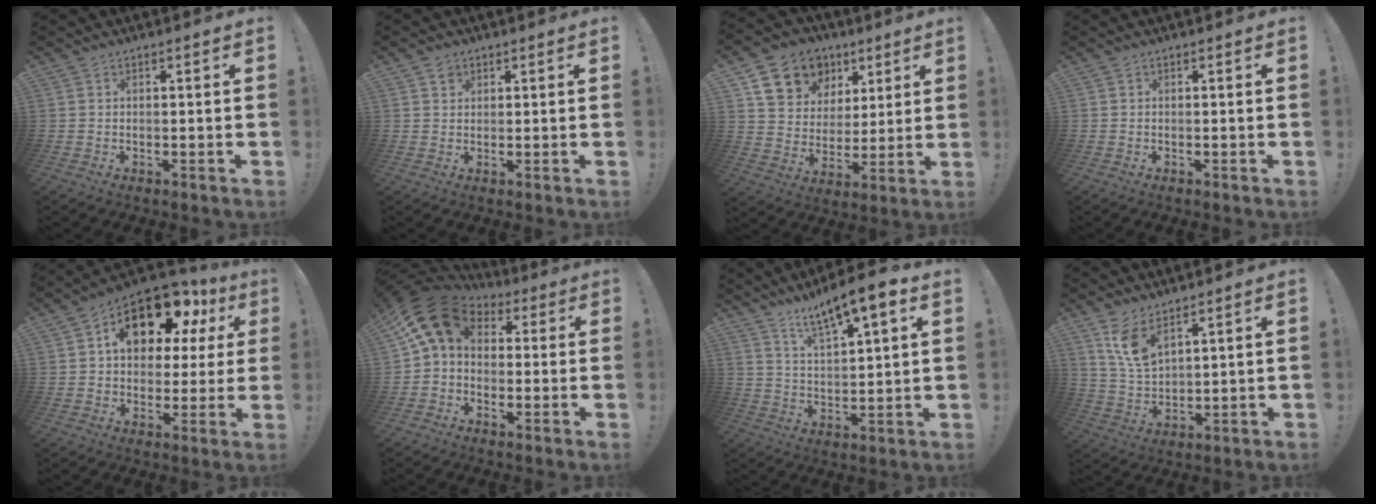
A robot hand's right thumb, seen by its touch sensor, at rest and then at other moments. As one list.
[{"total": 2.0, "force": [1.4, 1.5, 0.2], "torque": [0.017, -0.012, 0.021]}, {"total": 14.9, "force": [7.9, 11.6, 4.9], "torque": [-0.072, -0.040, 0.164]}, {"total": 0.0}, {"total": 16.2, "force": [7.8, 9.1, 10.9], "torque": [-0.163, -0.044, 0.128]}, {"total": 13.9, "force": [4.8, 9.6, 8.8], "torque": [-0.151, -0.013, 0.092]}, {"total": 10.8, "force": [8.2, 1.7, 6.9], "torque": [-0.113, -0.053, 0.135]}, {"total": 9.0, "force": [6.4, 3.5, 5.3], "torque": [-0.096, -0.035, 0.121]}]